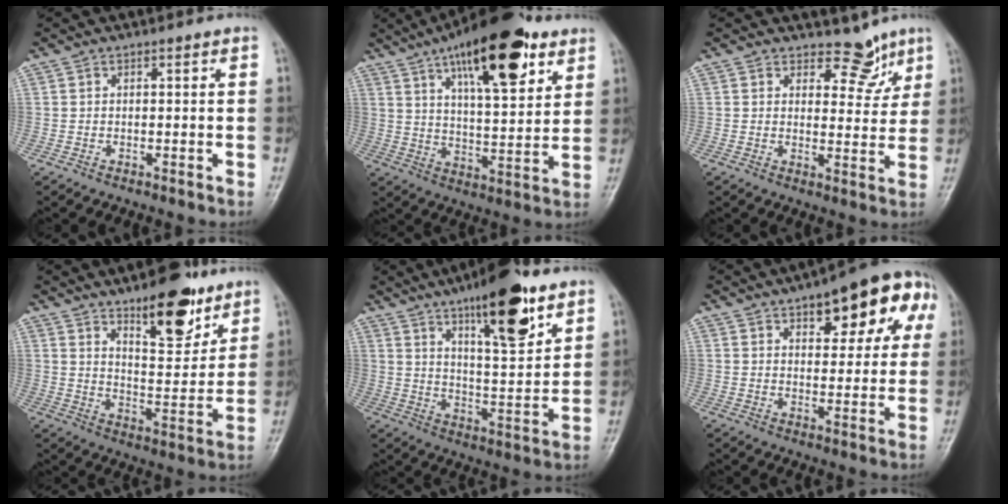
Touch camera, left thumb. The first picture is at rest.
{"total": 20.6, "force": [11.2, 7.4, 15.5], "torque": [-0.212, -0.037, 0.178]}
{"total": 5.5, "force": [4.4, 3.1, 1.1], "torque": [0.018, -0.033, 0.061]}
{"total": 13.8, "force": [9.2, 5.2, 8.9], "torque": [-0.093, -0.063, 0.145]}
{"total": 16.4, "force": [9.9, 4.7, 12.2], "torque": [-0.160, -0.055, 0.161]}
{"total": 16.3, "force": [7.3, 7.1, 12.7], "torque": [-0.116, -0.003, 0.087]}